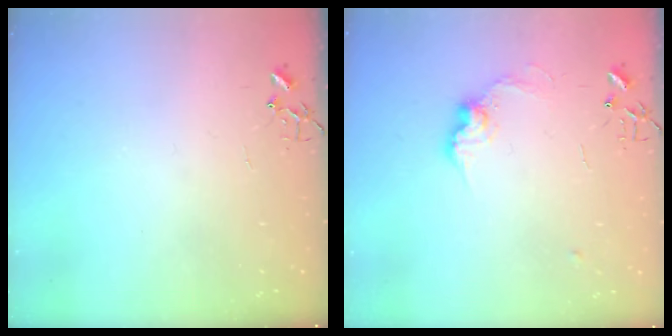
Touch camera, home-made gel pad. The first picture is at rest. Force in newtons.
{"total": 9.4, "press": 9.4, "slide": 0.4}